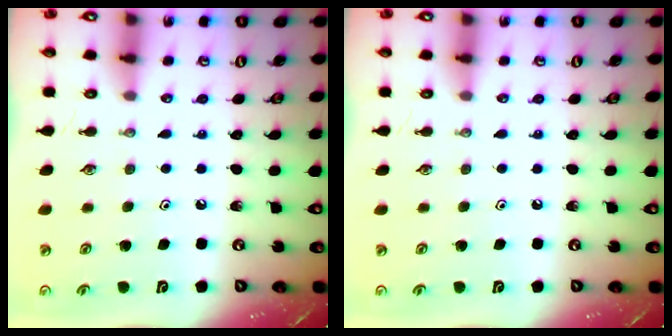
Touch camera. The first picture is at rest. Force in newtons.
{"total": 0.0}